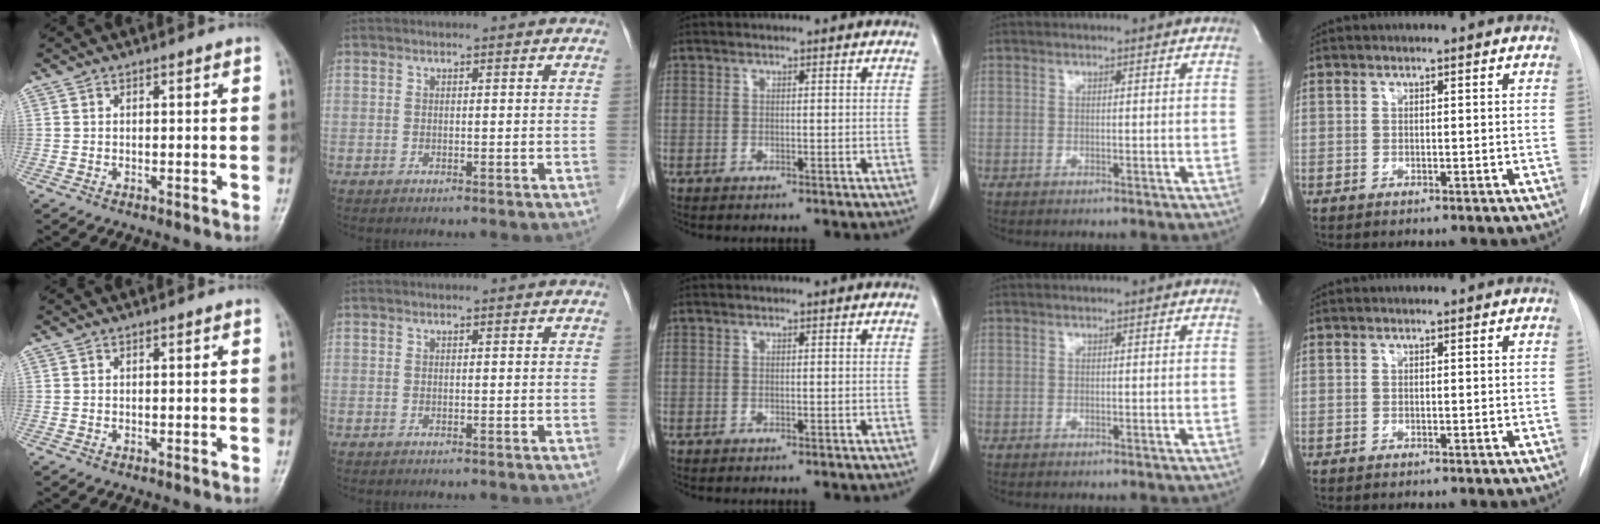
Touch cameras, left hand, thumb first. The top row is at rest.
{}